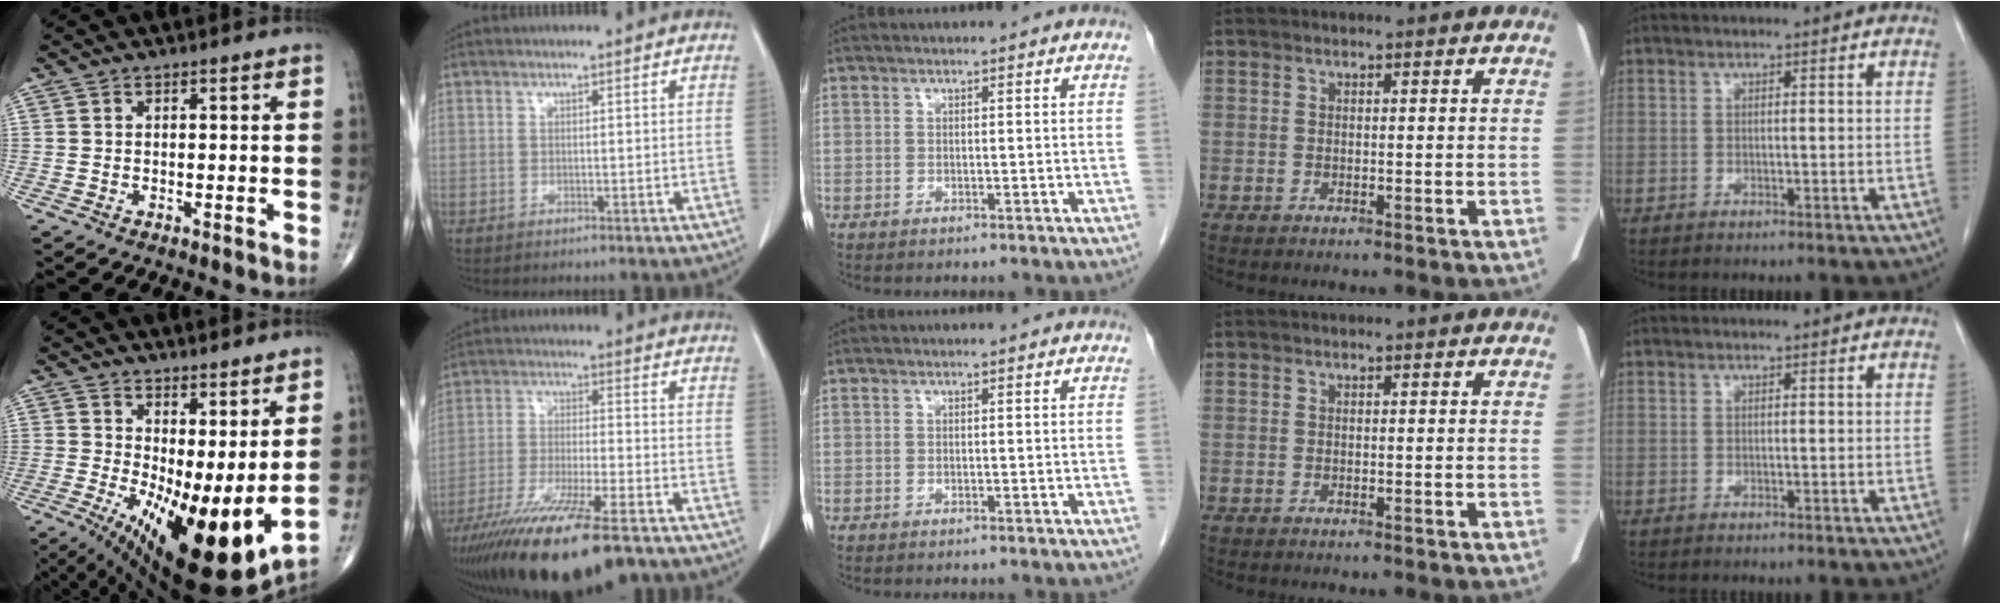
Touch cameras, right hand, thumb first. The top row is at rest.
{"thumb": {"total": 18.5, "force": [1.5, 6.5, 17.3], "torque": [-0.290, -0.044, 0.041]}, "index": {"total": 20.7, "force": [-15.3, 3.0, 13.7], "torque": [-0.230, -0.043, -0.255]}}